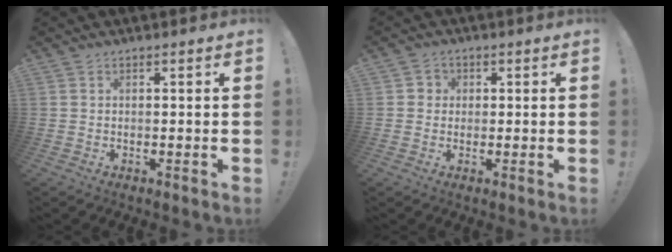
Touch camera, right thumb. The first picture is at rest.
{"total": 2.6, "force": [-0.1, 2.5, 0.7], "torque": [-0.012, 0.005, -0.003]}